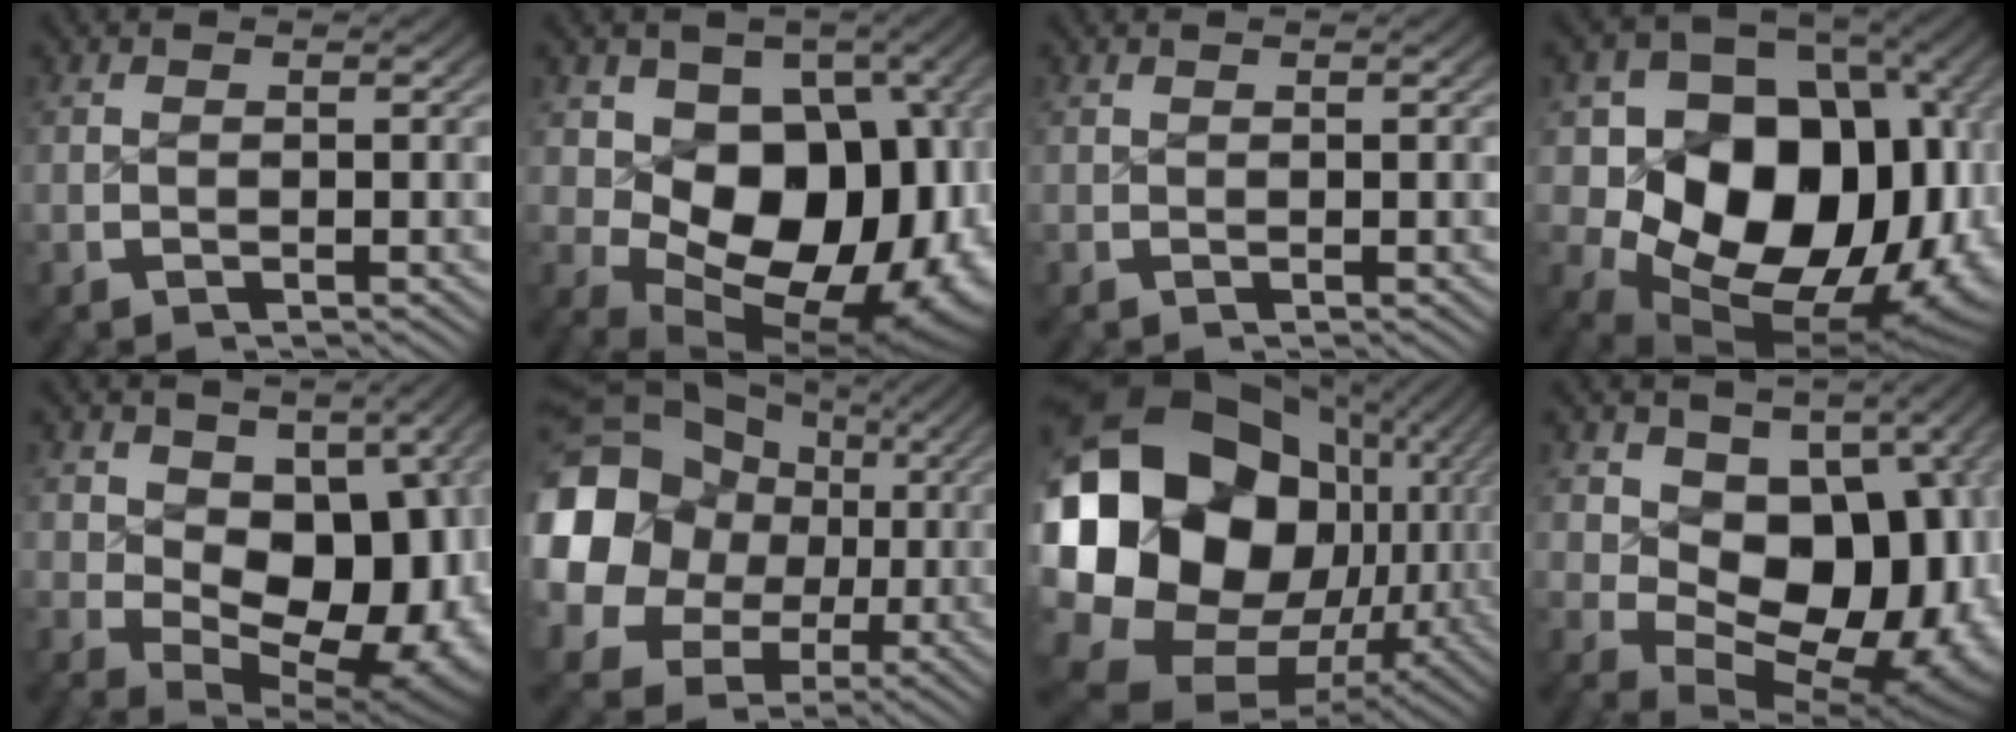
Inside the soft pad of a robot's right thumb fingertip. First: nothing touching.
{"total": 19.6, "force": [-1.1, 13.4, 14.3], "torque": [-0.245, -0.078, 0.023]}
{"total": 0.0}
{"total": 25.4, "force": [-2.0, 17.9, 18.0], "torque": [-0.305, -0.068, -0.004]}
{"total": 13.0, "force": [0.0, 8.9, 9.6], "torque": [-0.161, -0.066, 0.033]}
{"total": 16.5, "force": [0.1, 14.1, 8.6], "torque": [-0.221, -0.066, 0.026]}
{"total": 30.2, "force": [-0.7, 21.4, 21.4], "torque": [-0.421, -0.068, 0.024]}
{"total": 15.4, "force": [-0.8, 10.7, 11.1], "torque": [-0.191, -0.070, 0.021]}